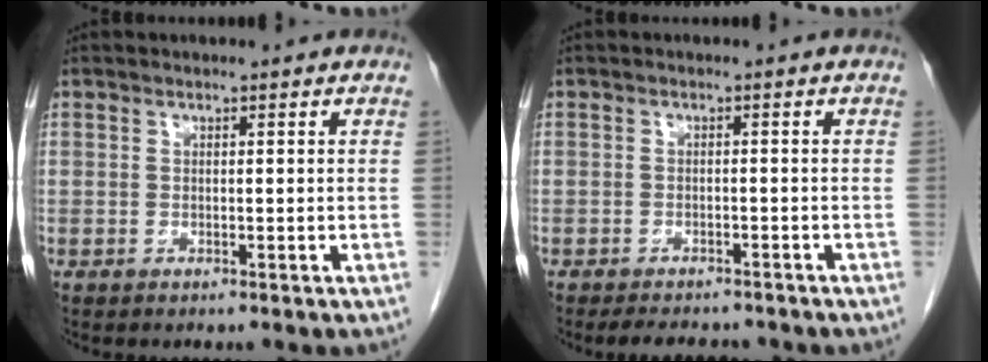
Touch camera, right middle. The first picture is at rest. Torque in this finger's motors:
{"motor_torque": [0.16, -0.14, 0.02, 0.00]}